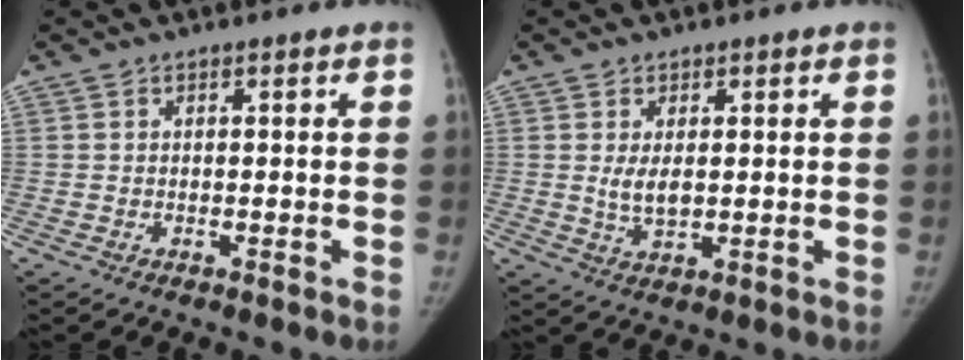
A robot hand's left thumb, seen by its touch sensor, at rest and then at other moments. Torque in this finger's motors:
{"motor_torque": [-0.17, -0.09, 0.22, 0.61, 0.04]}